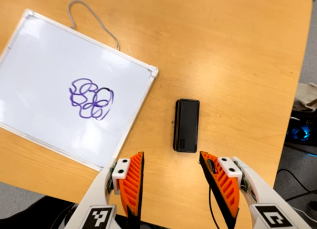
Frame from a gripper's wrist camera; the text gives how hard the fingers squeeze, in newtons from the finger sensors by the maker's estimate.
{"total": 0.0}